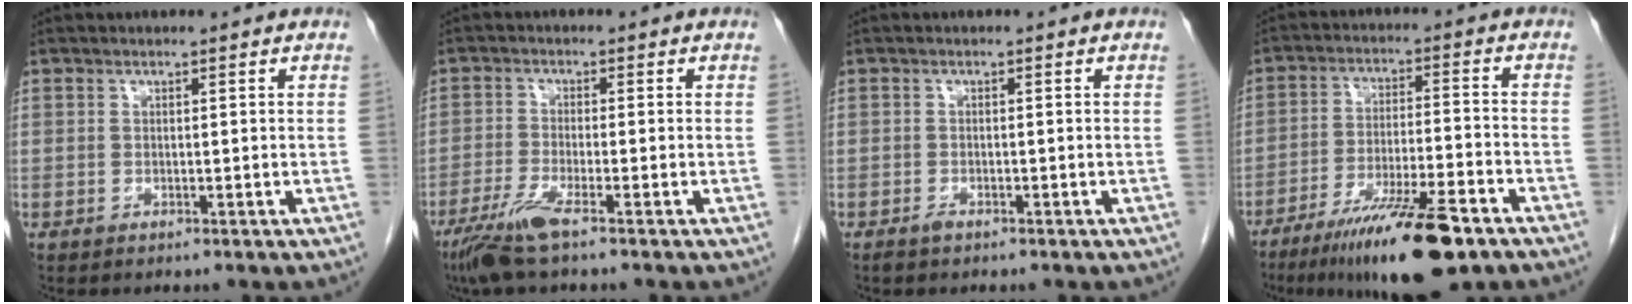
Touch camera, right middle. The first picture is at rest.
{"total": 5.4, "force": [-3.6, -0.1, 4.0], "torque": [-0.086, -0.016, -0.074]}
{"total": 1.0, "force": [-0.8, 0.3, 0.5], "torque": [-0.012, -0.001, -0.012]}
{"total": 14.7, "force": [-9.8, 1.8, 10.8], "torque": [-0.180, -0.033, -0.166]}